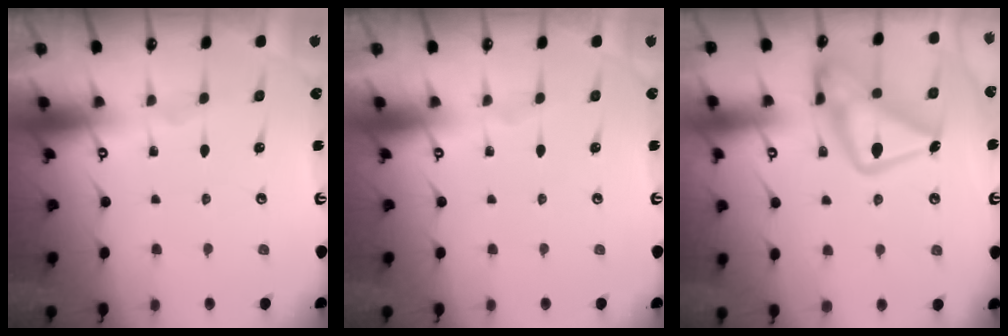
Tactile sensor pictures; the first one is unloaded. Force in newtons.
{"total": 0.0}
{"total": 18.7, "press": 18.6, "slide": 1.6}